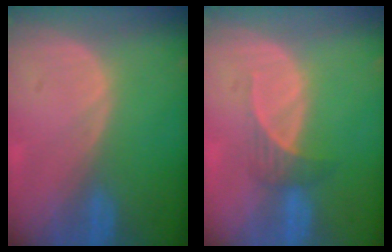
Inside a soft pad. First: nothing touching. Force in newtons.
{"total": 2.5, "press": 2.3, "slide": 0.9}